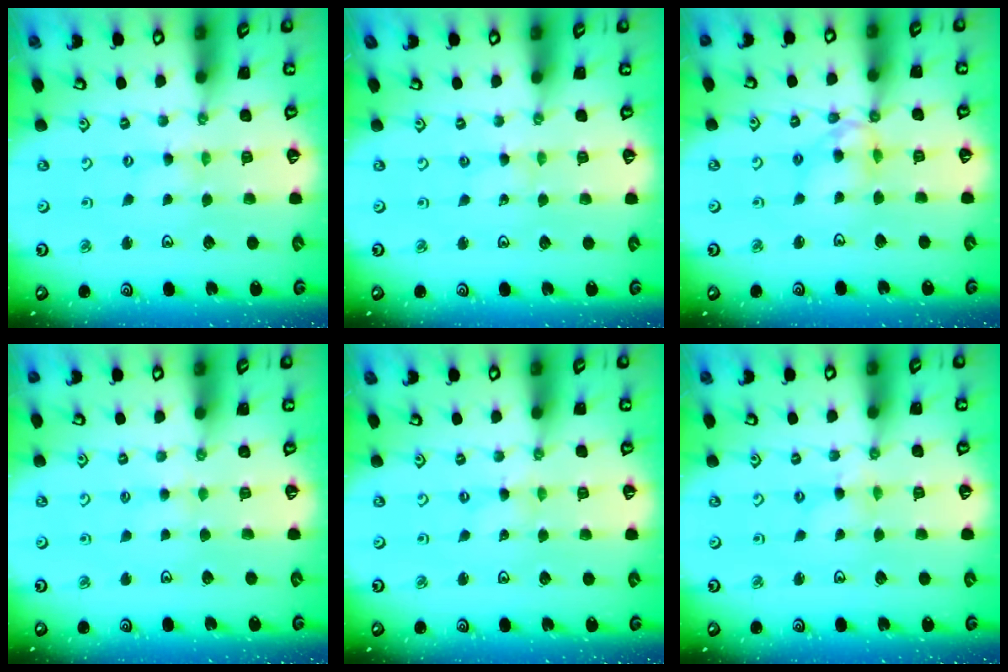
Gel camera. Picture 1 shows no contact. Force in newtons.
{"total": 0.6, "press": 0.6, "slide": 0.1}
{"total": 10.1, "press": 10.1, "slide": 1.0}
{"total": 2.1, "press": 2.0, "slide": 0.4}
{"total": 0.0}
{"total": 1.3, "press": 1.3, "slide": 0.2}